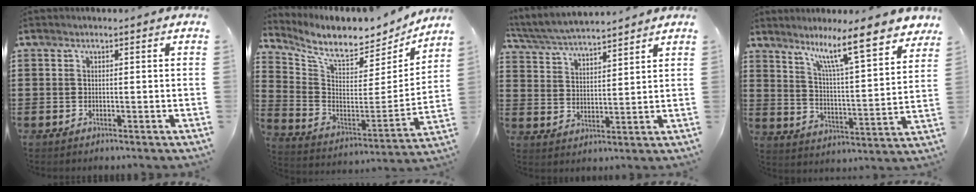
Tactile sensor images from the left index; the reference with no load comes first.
{"total": 8.4, "force": [7.5, 1.9, 3.4], "torque": [-0.096, -0.066, 0.125]}
{"total": 4.9, "force": [4.8, 0.1, 1.1], "torque": [-0.042, -0.023, 0.084]}
{"total": 11.1, "force": [8.5, 1.0, 7.1], "torque": [-0.131, -0.051, 0.135]}